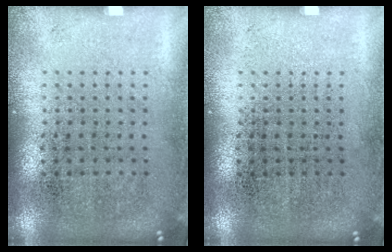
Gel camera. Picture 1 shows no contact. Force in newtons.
{"total": 0.0}